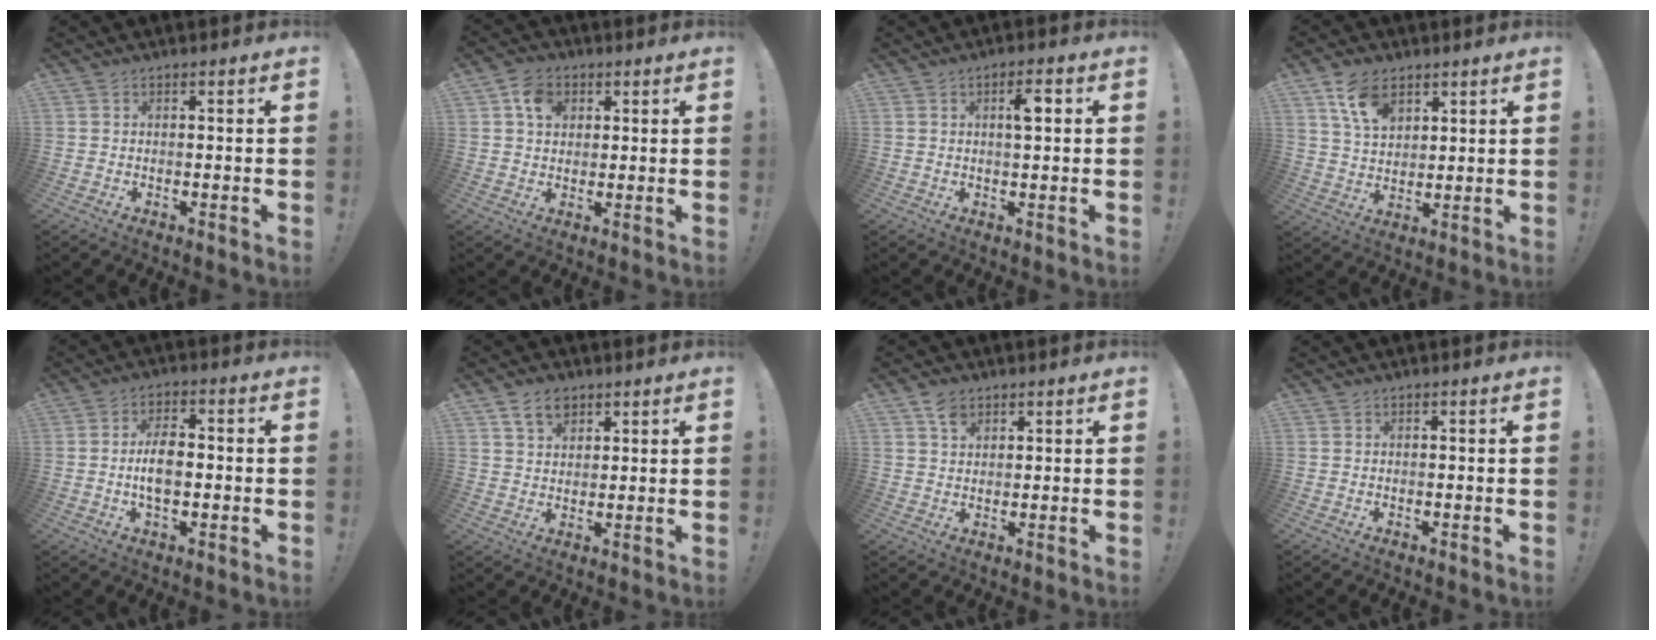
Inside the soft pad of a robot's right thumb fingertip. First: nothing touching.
{"total": 7.1, "force": [2.5, 5.6, 3.6], "torque": [-0.055, 0.001, 0.047]}
{"total": 4.5, "force": [1.1, 1.5, 4.1], "torque": [-0.054, -0.003, 0.009]}
{"total": 10.0, "force": [5.9, 6.0, 5.5], "torque": [-0.097, -0.018, 0.113]}
{"total": 7.4, "force": [-1.0, 4.0, 6.2], "torque": [-0.120, 0.005, -0.022]}
{"total": 6.4, "force": [4.0, 4.1, 3.0], "torque": [-0.056, -0.009, 0.075]}
{"total": 4.1, "force": [2.6, 2.5, 1.9], "torque": [-0.026, -0.011, 0.047]}
{"total": 0.0}